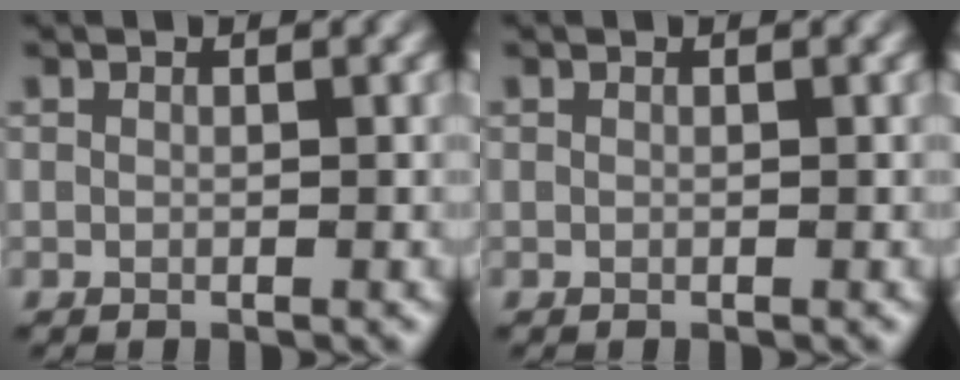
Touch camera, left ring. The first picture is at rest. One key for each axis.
{"total": 0.0}